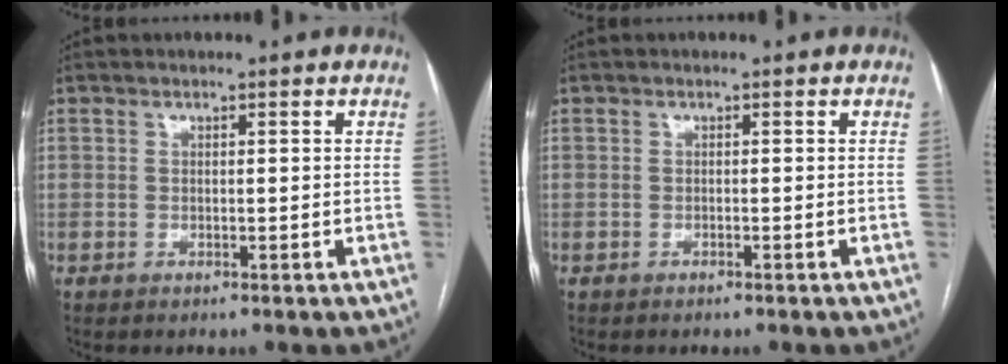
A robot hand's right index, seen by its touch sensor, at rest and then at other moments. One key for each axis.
{"total": 0.0}